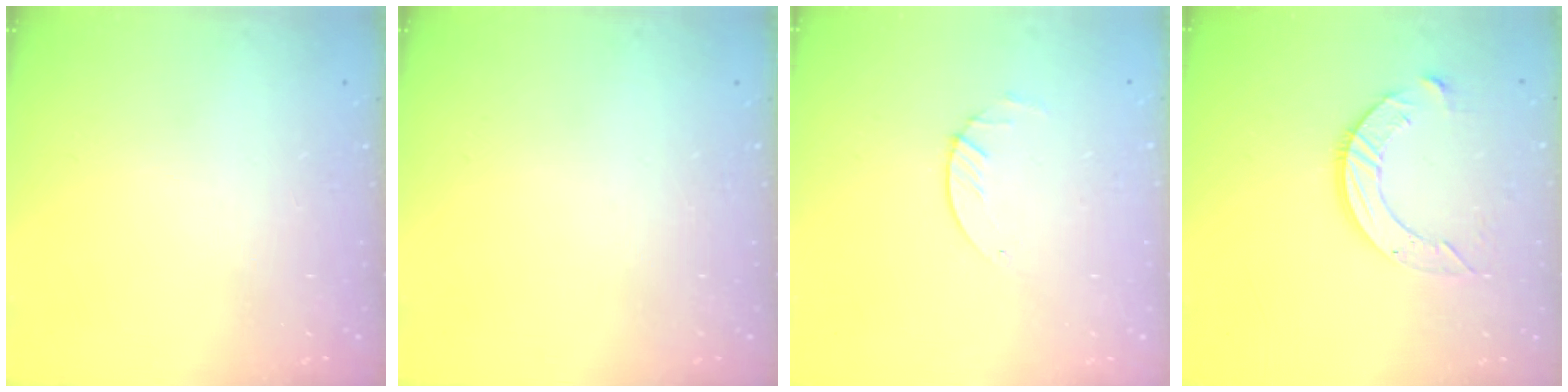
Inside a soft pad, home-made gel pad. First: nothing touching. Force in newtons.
{"total": 0.0}
{"total": 1.8, "press": 1.8, "slide": 0.2}
{"total": 10.0, "press": 10.0, "slide": 1.0}